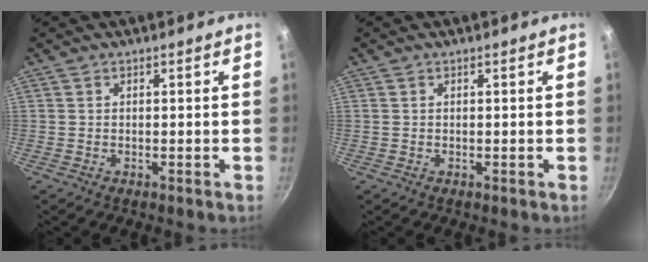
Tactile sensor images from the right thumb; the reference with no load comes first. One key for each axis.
{"total": 0.0}